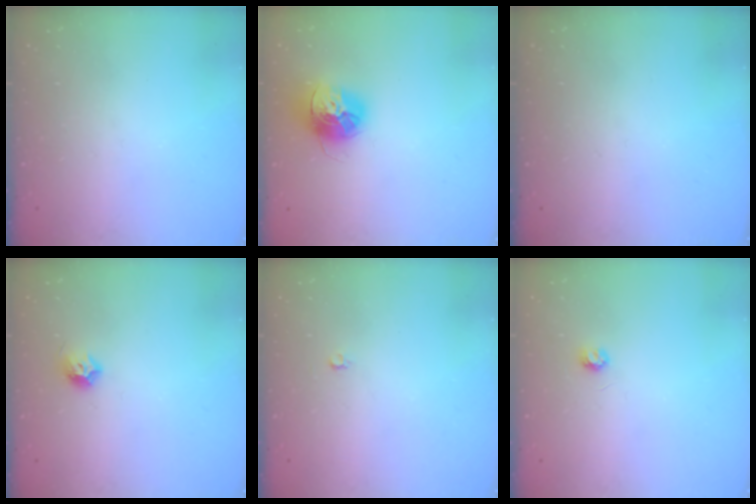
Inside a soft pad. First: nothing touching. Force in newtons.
{"total": 14.6, "press": 14.5, "slide": 1.3}
{"total": 0.0}
{"total": 6.8, "press": 6.7, "slide": 0.8}
{"total": 2.2, "press": 2.2, "slide": 0.2}
{"total": 3.2, "press": 3.2, "slide": 0.3}